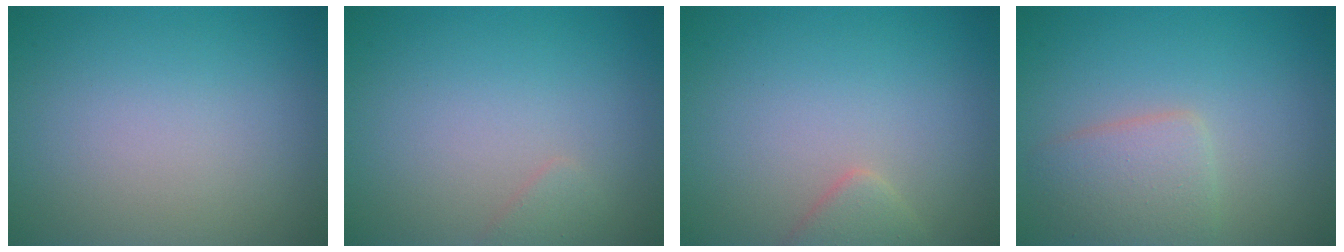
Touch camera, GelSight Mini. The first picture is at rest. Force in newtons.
{"total": 0.9, "press": 0.9, "slide": 0.1}
{"total": 1.7, "press": 1.7, "slide": 0.1}
{"total": 3.1, "press": 3.1, "slide": 0.2}